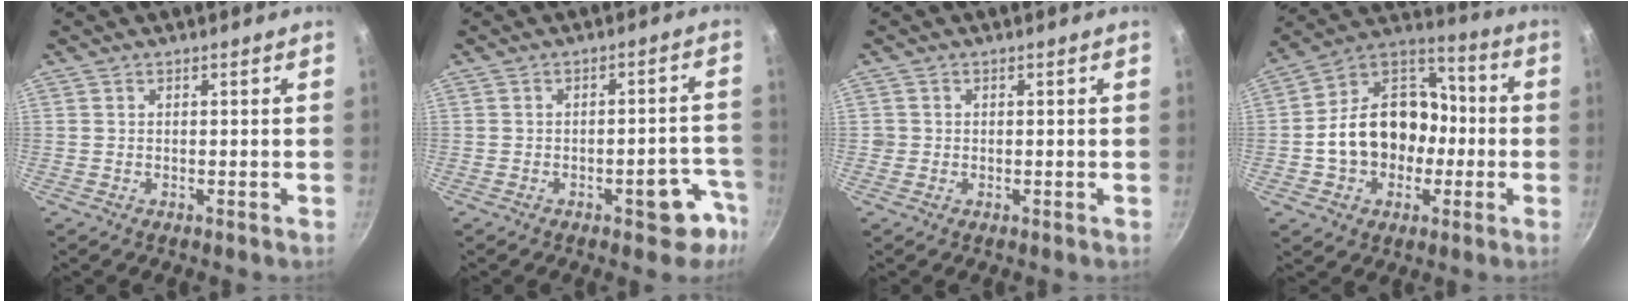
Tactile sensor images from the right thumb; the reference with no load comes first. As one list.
[{"total": 7.7, "force": [-4.1, 3.7, 5.4], "torque": [-0.019, 0.042, -0.042]}, {"total": 0.9, "force": [-0.1, 0.9, 0.2], "torque": [0.000, 0.002, -0.003]}, {"total": 18.5, "force": [-2.6, 14.5, 11.1], "torque": [-0.153, 0.056, -0.051]}]